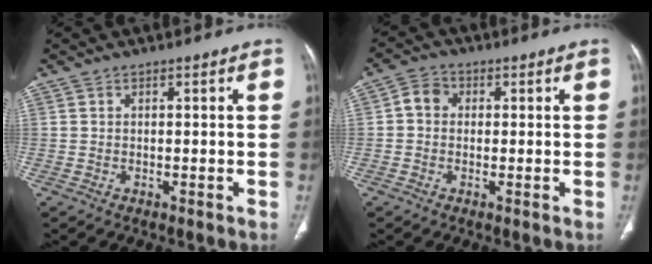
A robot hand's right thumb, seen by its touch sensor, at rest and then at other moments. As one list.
[{"total": 3.9, "force": [0.3, 3.4, 2.0], "torque": [-0.023, 0.012, -0.003]}]